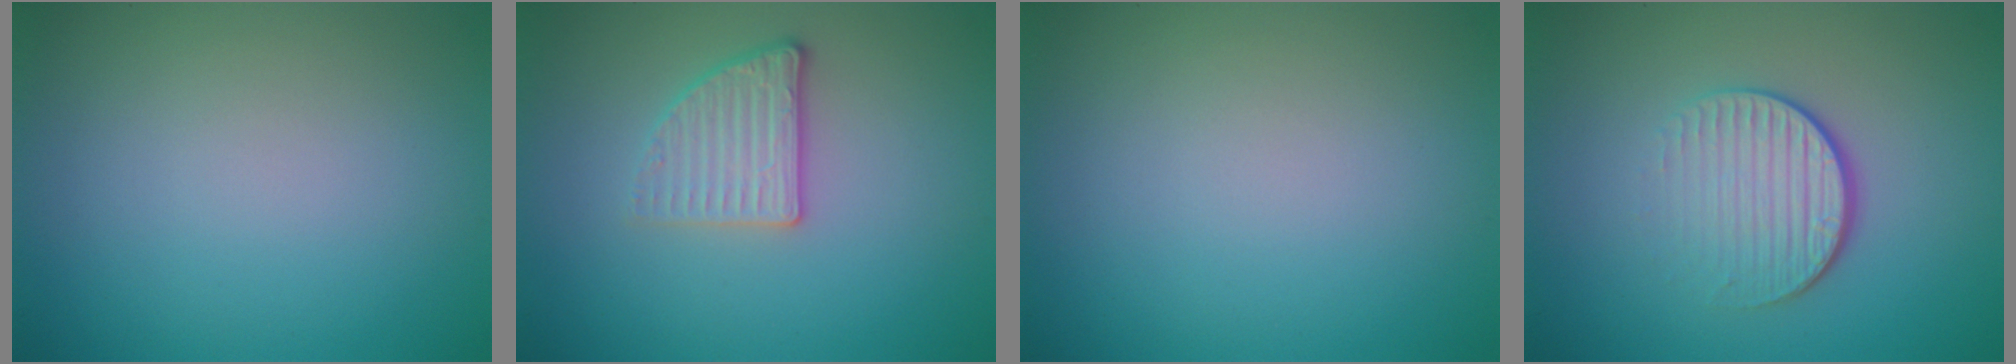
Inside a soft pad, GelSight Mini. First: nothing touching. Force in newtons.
{"total": 2.7, "press": 2.4, "slide": 1.1}
{"total": 0.0}
{"total": 4.0, "press": 2.6, "slide": 3.1}